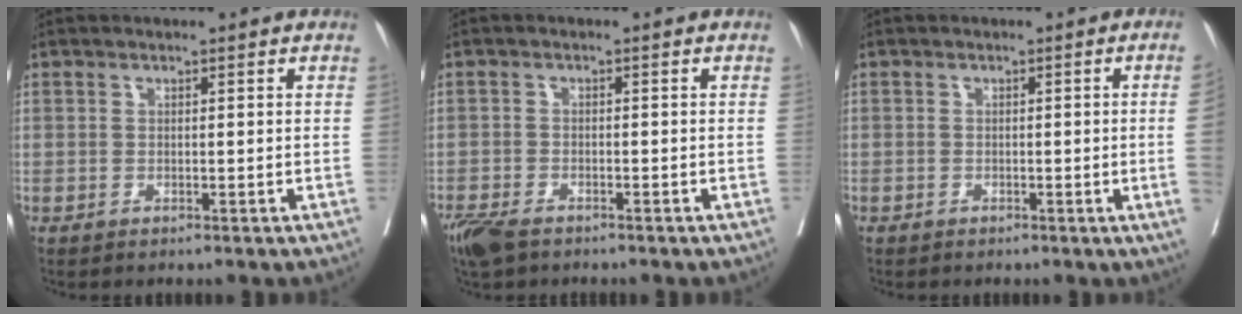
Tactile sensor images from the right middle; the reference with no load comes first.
{"total": 4.8, "force": [-3.8, 1.8, 2.4], "torque": [-0.047, -0.009, -0.068]}
{"total": 2.7, "force": [-0.5, -0.9, 2.5], "torque": [-0.030, -0.003, -0.008]}